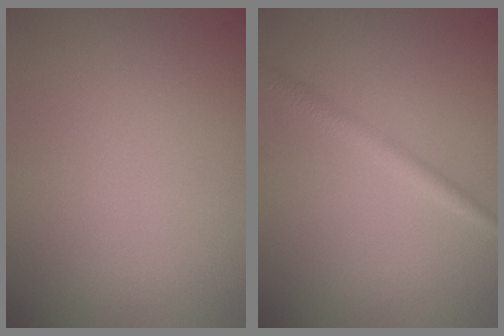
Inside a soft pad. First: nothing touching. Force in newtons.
{"total": 2.0, "press": 2.0, "slide": 0.1}